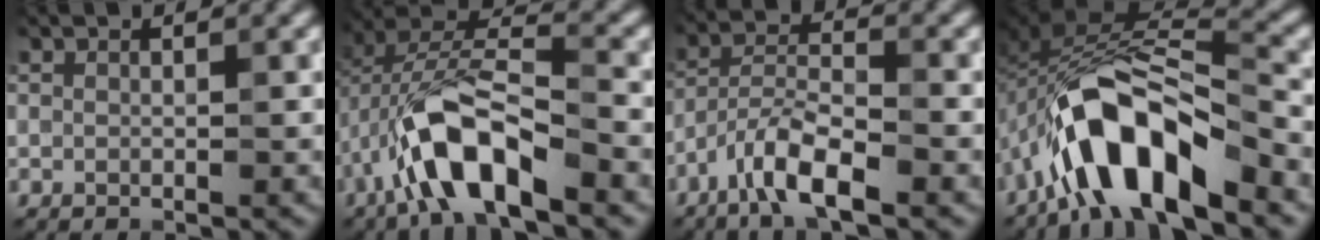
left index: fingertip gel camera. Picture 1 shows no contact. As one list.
[{"total": 8.8, "force": [-3.9, 3.3, 7.1], "torque": [-0.138, 0.015, -0.075]}, {"total": 5.1, "force": [-3.3, 1.2, 3.7], "torque": [-0.068, 0.007, -0.071]}, {"total": 9.5, "force": [-4.9, 3.5, 7.4], "torque": [-0.129, 0.017, -0.088]}]